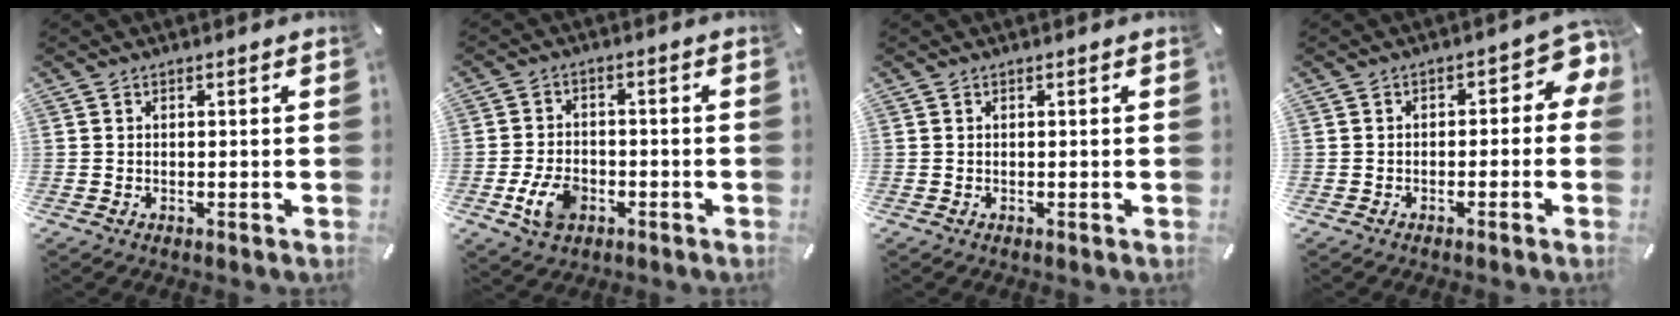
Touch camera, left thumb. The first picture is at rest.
{"total": 7.7, "force": [-2.9, 5.3, 4.9], "torque": [-0.113, 0.009, -0.053]}
{"total": 0.0}
{"total": 5.3, "force": [-0.1, 3.4, 4.1], "torque": [-0.048, -0.002, -0.011]}